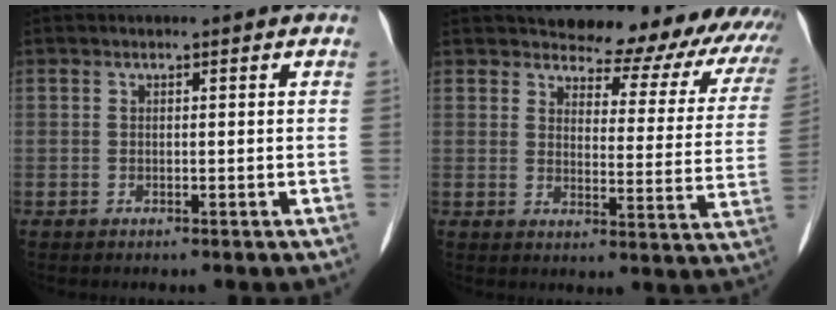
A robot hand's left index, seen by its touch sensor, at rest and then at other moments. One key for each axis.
{"total": 19.0, "fx": 17.3, "fy": 5.4, "fz": 5.5, "tx": -0.032, "ty": -0.059, "tz": 0.179}